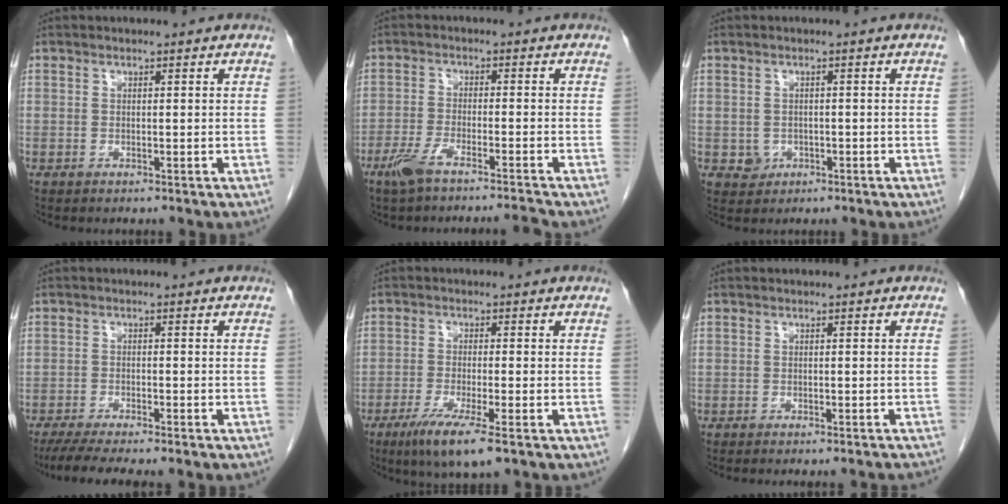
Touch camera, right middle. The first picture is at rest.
{"total": 5.9, "force": [-4.9, -0.5, 3.2], "torque": [-0.064, -0.008, -0.090]}
{"total": 2.1, "force": [-0.6, 1.9, 0.6], "torque": [-0.006, 0.005, -0.001]}
{"total": 7.5, "force": [-6.2, 0.3, 4.3], "torque": [-0.061, -0.015, -0.096]}
{"total": 7.3, "force": [-4.3, 0.4, 5.9], "torque": [-0.110, -0.022, -0.073]}
{"total": 6.5, "force": [-6.0, 0.2, 2.4], "torque": [-0.022, -0.016, -0.068]}